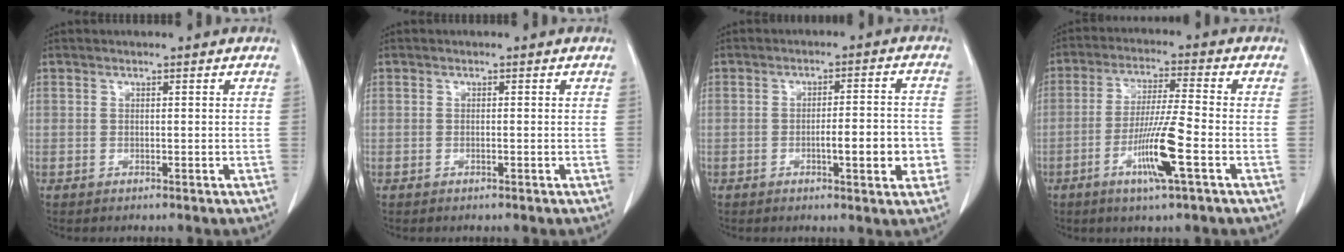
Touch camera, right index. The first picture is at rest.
{"total": 0.0}
{"total": 7.3, "force": [-2.1, 1.4, 6.9], "torque": [-0.094, 0.010, -0.023]}
{"total": 9.6, "force": [-3.7, -0.4, 8.9], "torque": [-0.171, -0.013, -0.069]}